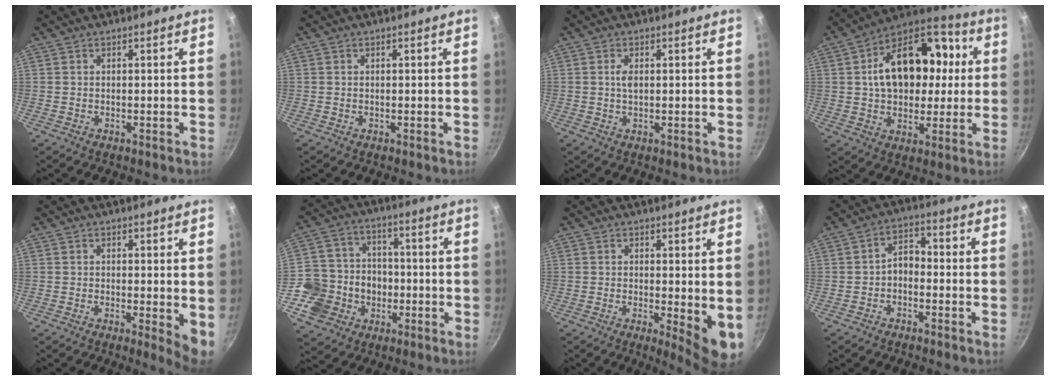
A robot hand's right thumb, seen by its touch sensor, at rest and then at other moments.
{"total": 0.0}
{"total": 2.1, "force": [0.3, 1.2, 1.7], "torque": [-0.032, 0.000, 0.006]}
{"total": 21.0, "force": [3.1, 13.4, 15.9], "torque": [-0.208, 0.027, 0.045]}
{"total": 4.6, "force": [-0.1, 1.1, 4.4], "torque": [-0.061, -0.013, -0.003]}
{"total": 13.7, "force": [-3.7, 12.2, 5.1], "torque": [-0.064, 0.039, -0.062]}
{"total": 7.3, "force": [-0.5, 2.0, 7.0], "torque": [-0.090, -0.018, -0.003]}
{"total": 4.7, "force": [-1.2, 3.2, 3.3], "torque": [-0.042, 0.028, -0.032]}